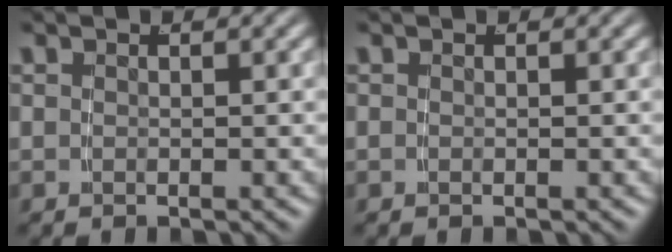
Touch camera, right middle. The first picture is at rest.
{"total": 0.0}